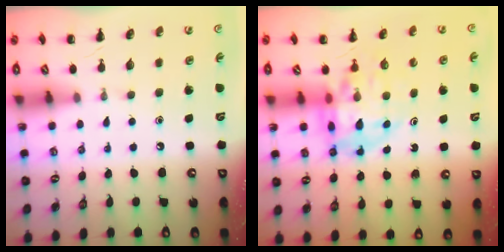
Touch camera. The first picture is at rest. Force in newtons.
{"total": 12.7, "press": 12.0, "slide": 4.0}